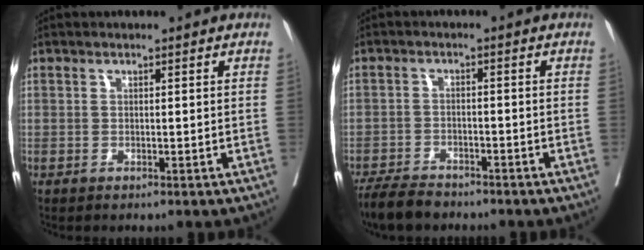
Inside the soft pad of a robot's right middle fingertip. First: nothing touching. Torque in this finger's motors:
{"motor_torque": [0.31, -0.45, 0.01, 0.01]}